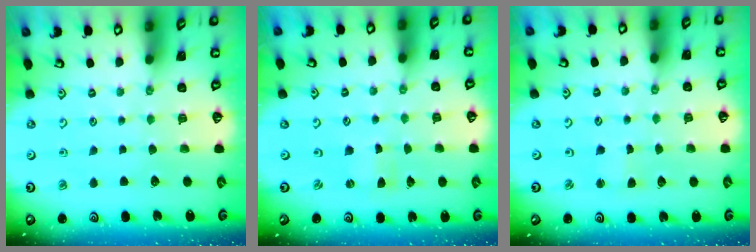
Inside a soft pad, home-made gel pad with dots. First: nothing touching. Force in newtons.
{"total": 0.0}
{"total": 1.2, "press": 1.2, "slide": 0.2}